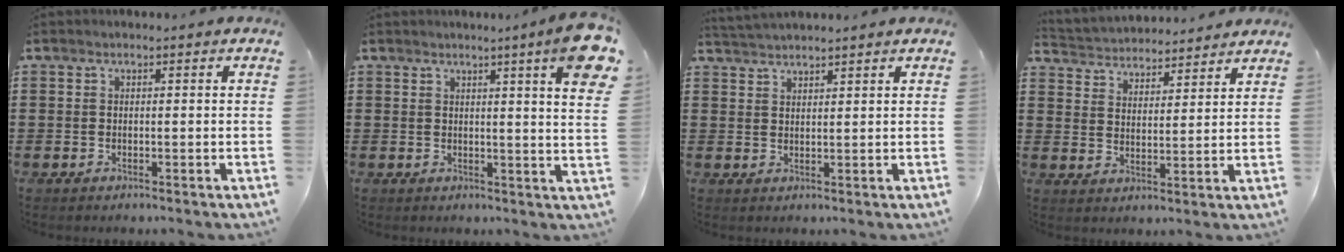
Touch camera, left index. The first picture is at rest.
{"total": 7.2, "force": [4.4, -0.3, 5.7], "torque": [-0.095, -0.020, 0.071]}
{"total": 2.1, "force": [2.1, -0.1, 0.0], "torque": [-0.006, 0.001, 0.043]}
{"total": 3.6, "force": [3.5, 0.6, -0.6], "torque": [-0.009, -0.021, 0.060]}